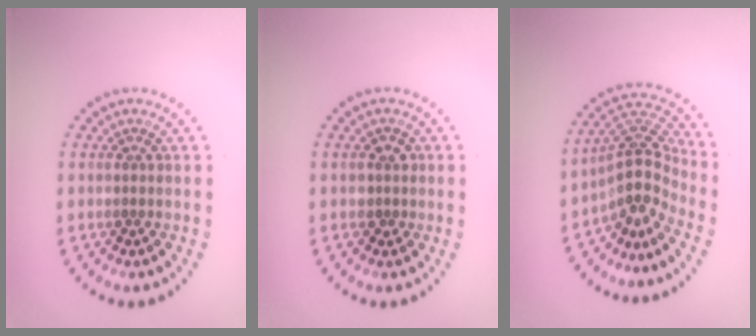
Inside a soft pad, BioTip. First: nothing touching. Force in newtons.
{"total": 1.3, "press": 1.2, "slide": 0.6}
{"total": 4.2, "press": 3.0, "slide": 2.8}